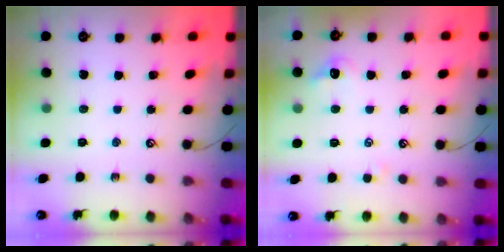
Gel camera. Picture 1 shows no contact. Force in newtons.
{"total": 0.8, "press": 0.6, "slide": 0.5}